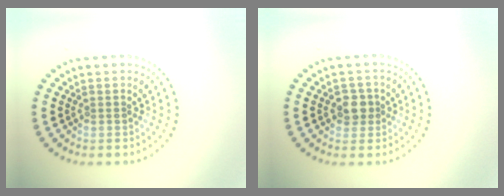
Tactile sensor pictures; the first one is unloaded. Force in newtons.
{"total": 2.0, "press": 1.8, "slide": 0.8}